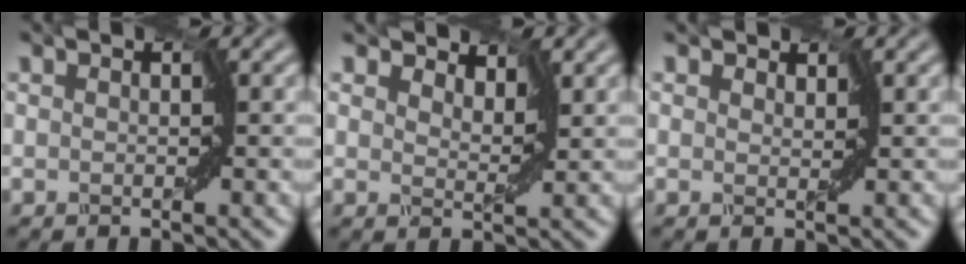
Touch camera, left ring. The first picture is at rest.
{"total": 3.3, "force": [2.8, 1.4, 1.2], "torque": [-0.029, 0.004, 0.027]}
{"total": 1.3, "force": [1.1, 0.7, 0.4], "torque": [-0.016, 0.003, 0.011]}